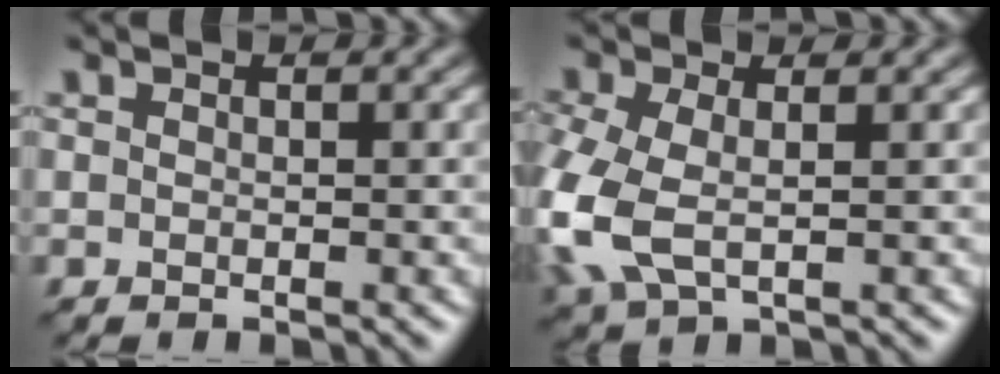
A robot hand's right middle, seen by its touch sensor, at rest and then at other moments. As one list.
[{"total": 6.3, "force": [-1.1, 3.7, 5.0], "torque": [-0.144, -0.008, -0.026]}]